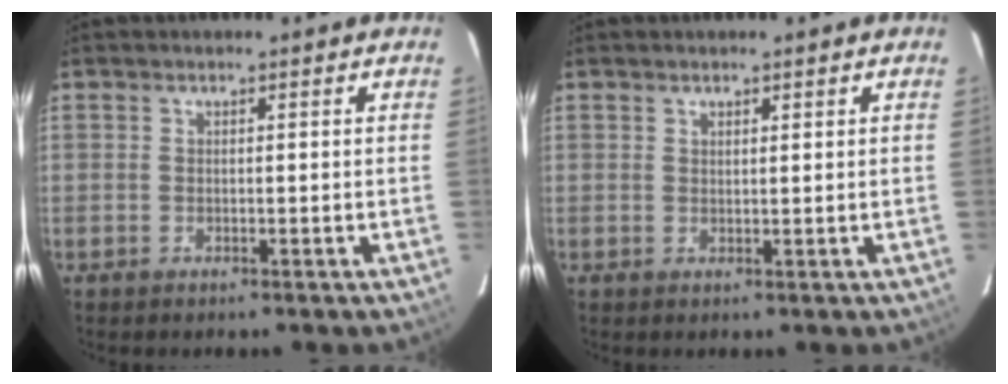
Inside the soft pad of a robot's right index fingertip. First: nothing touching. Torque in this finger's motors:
{"motor_torque": [-0.05, 0.08, -0.09, 0.00]}